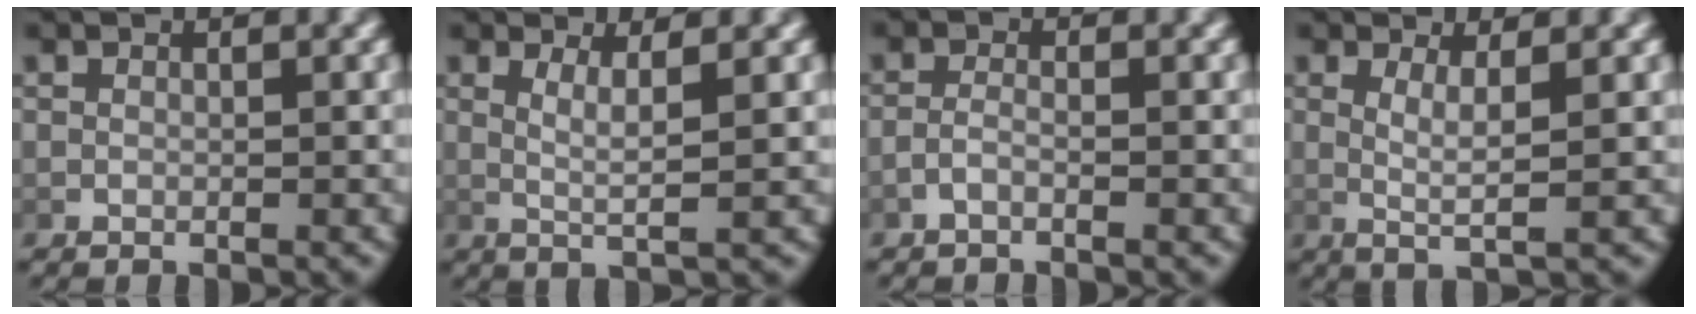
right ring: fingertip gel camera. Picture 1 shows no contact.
{"total": 3.2, "force": [1.0, 0.0, 3.0], "torque": [-0.049, -0.006, 0.021]}
{"total": 1.4, "force": [-1.1, 0.4, 0.9], "torque": [-0.026, -0.008, -0.017]}
{"total": 3.3, "force": [0.7, 0.3, 3.2], "torque": [-0.055, -0.009, 0.018]}